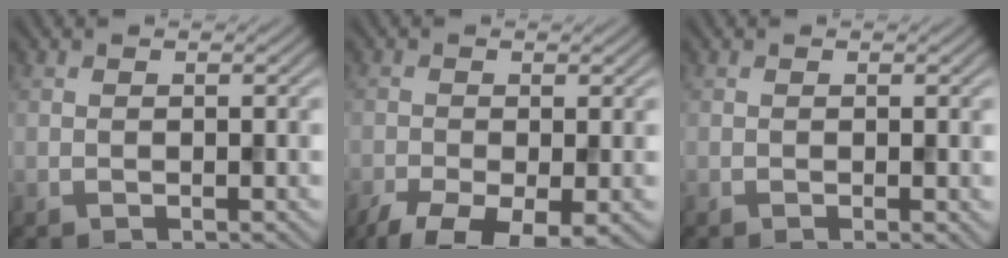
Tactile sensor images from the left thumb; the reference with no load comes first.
{"total": 7.5, "force": [-4.5, 2.8, 5.3], "torque": [-0.100, -0.024, -0.077]}
{"total": 0.7, "force": [-0.1, 0.1, 0.7], "torque": [-0.009, -0.005, -0.004]}